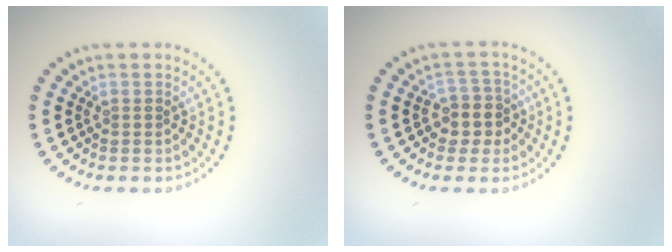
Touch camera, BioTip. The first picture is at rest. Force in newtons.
{"total": 2.6, "press": 2.3, "slide": 1.3}